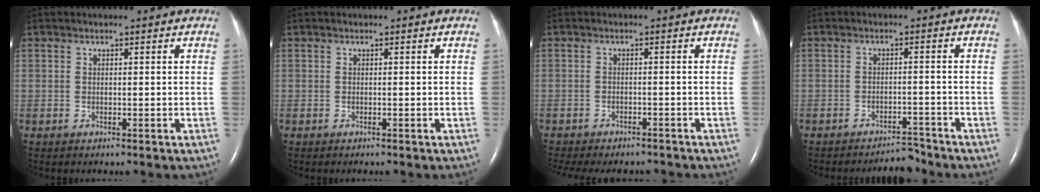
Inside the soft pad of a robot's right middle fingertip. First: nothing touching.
{"total": 0.0}
{"total": 11.8, "force": [-10.4, 3.5, 4.2], "torque": [-0.083, -0.006, -0.131]}
{"total": 3.2, "force": [-3.2, 0.2, -0.1], "torque": [0.004, -0.006, -0.048]}